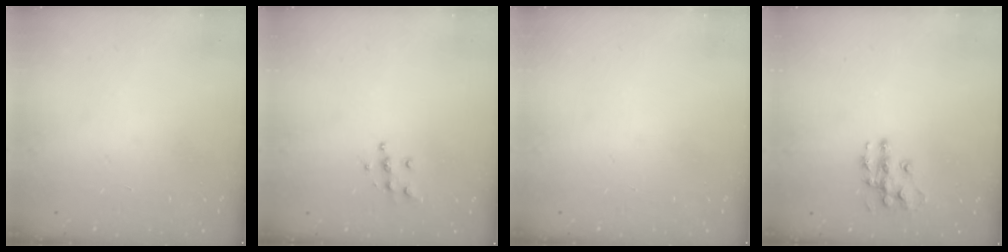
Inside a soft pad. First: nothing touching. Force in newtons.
{"total": 5.9, "press": 5.9, "slide": 0.5}
{"total": 0.0}
{"total": 10.6, "press": 10.6, "slide": 0.6}